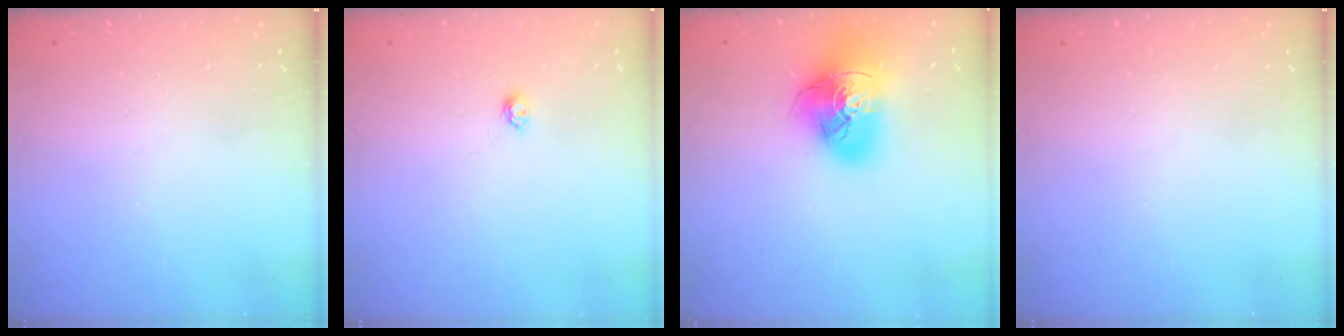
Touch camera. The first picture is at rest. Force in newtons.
{"total": 3.6, "press": 3.6, "slide": 0.5}
{"total": 19.0, "press": 18.8, "slide": 2.5}
{"total": 0.0}